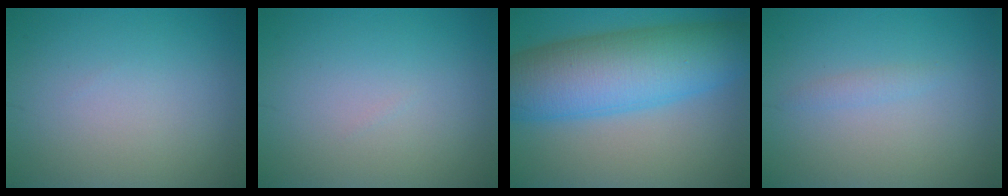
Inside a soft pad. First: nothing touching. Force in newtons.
{"total": 0.0}
{"total": 11.2, "press": 11.2, "slide": 0.2}
{"total": 0.9, "press": 0.9, "slide": 0.0}